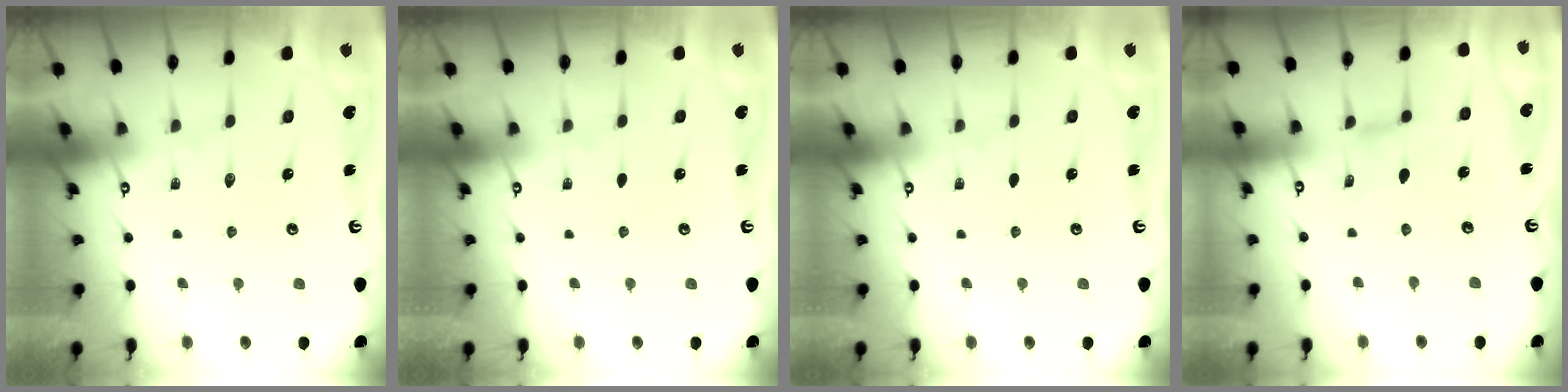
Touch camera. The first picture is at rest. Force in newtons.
{"total": 0.0}
{"total": 0.0}
{"total": 0.9, "press": 0.8, "slide": 0.4}